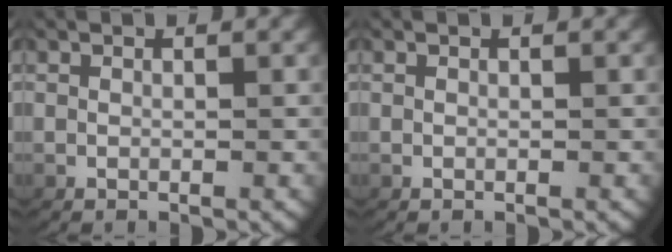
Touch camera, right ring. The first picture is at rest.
{"total": 0.0}